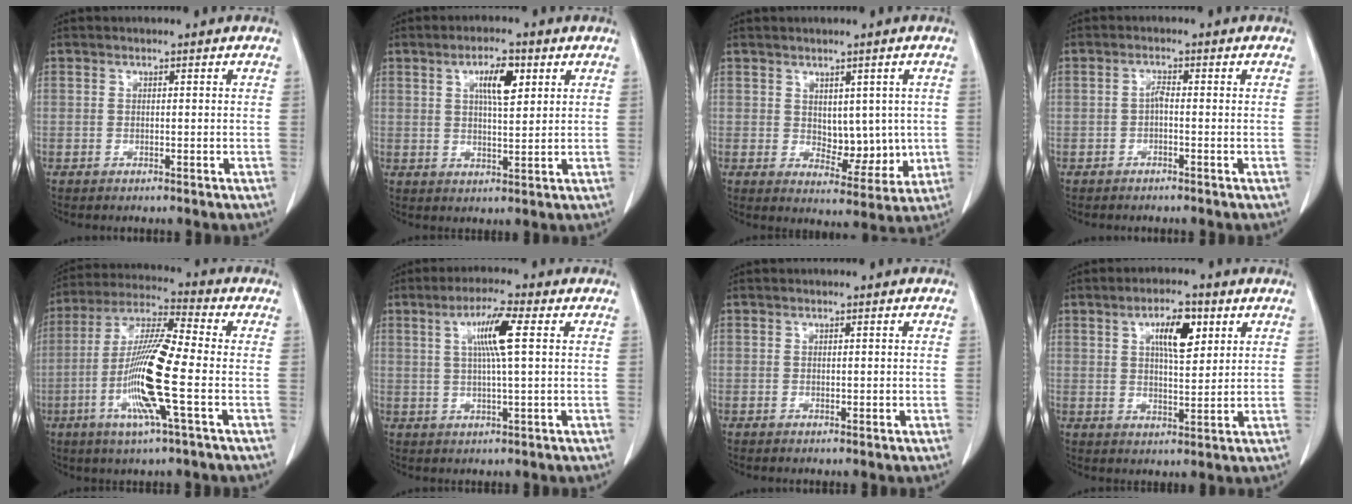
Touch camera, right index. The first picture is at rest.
{"total": 5.8, "force": [2.4, 1.6, 5.1], "torque": [-0.089, 0.002, 0.041]}
{"total": 6.7, "force": [0.6, 4.0, 5.4], "torque": [-0.064, -0.005, 0.025]}
{"total": 1.3, "force": [-0.4, 0.3, 1.2], "torque": [-0.023, 0.003, -0.008]}
{"total": 14.3, "force": [-3.4, 0.3, 13.9], "torque": [-0.283, -0.011, -0.074]}
{"total": 6.8, "force": [1.8, -0.1, 6.5], "torque": [-0.120, 0.004, 0.034]}
{"total": 0.7, "force": [0.0, 0.3, 0.6], "torque": [-0.011, -0.002, 0.003]}
{"total": 7.0, "force": [2.9, 2.2, 5.9], "torque": [-0.101, 0.005, 0.049]}